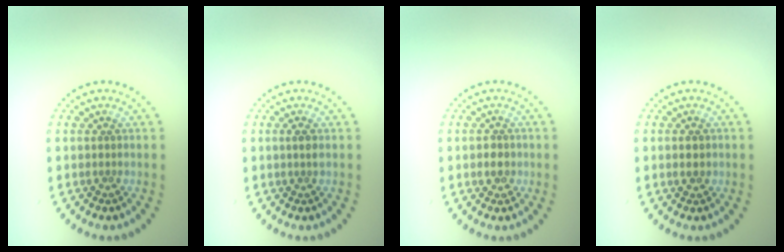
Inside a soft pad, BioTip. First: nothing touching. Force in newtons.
{"total": 0.9, "press": 0.8, "slide": 0.4}
{"total": 1.1, "press": 1.1, "slide": 0.1}
{"total": 1.7, "press": 1.7, "slide": 0.1}